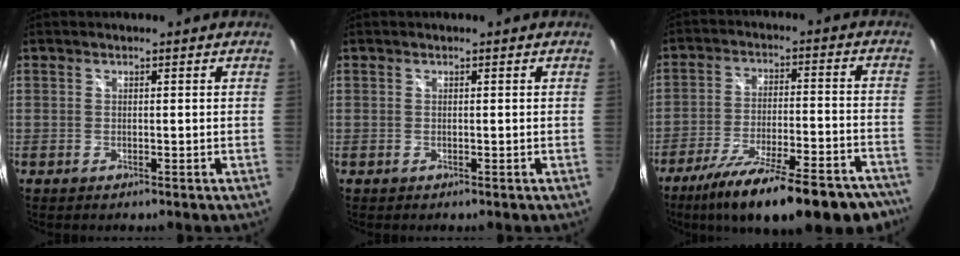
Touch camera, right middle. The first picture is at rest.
{"total": 0.0}
{"total": 24.8, "force": [-19.7, 6.1, 13.8], "torque": [-0.228, -0.042, -0.277]}